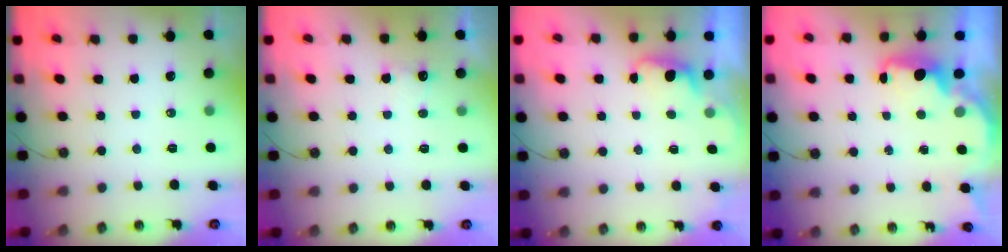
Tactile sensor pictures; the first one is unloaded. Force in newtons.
{"total": 2.9, "press": 2.7, "slide": 0.9}
{"total": 1.2, "press": 1.0, "slide": 0.7}
{"total": 2.5, "press": 2.3, "slide": 0.8}